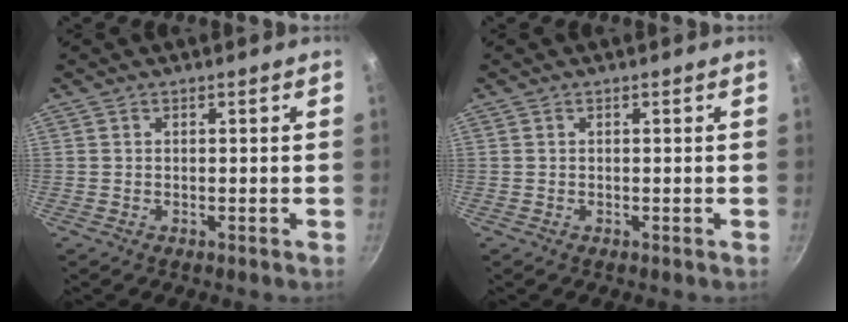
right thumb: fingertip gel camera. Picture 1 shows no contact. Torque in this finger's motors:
{"motor_torque": [0.00, 0.00, 0.00, 0.00, 0.03]}